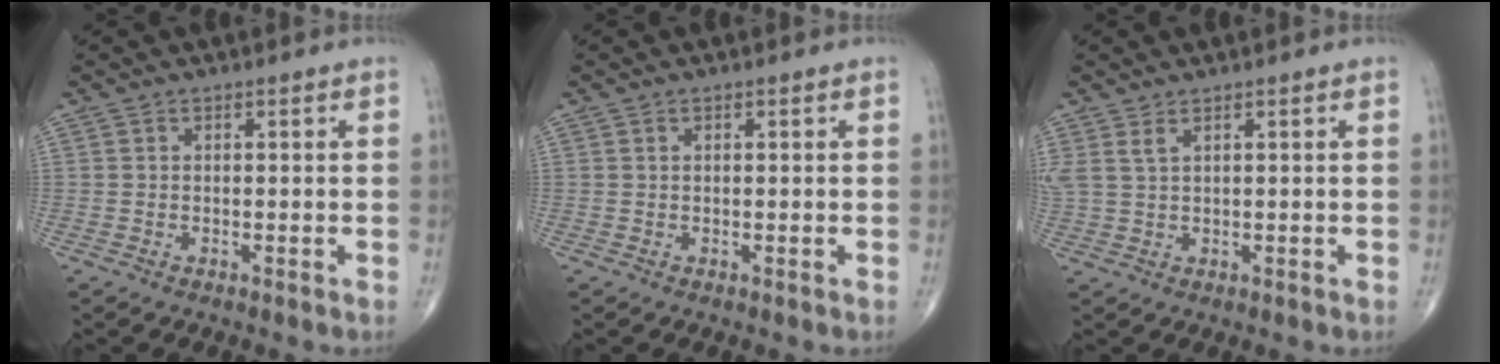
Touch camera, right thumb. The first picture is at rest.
{"total": 0.0}
{"total": 2.6, "force": [1.5, 0.8, 1.9], "torque": [-0.051, 0.008, 0.042]}